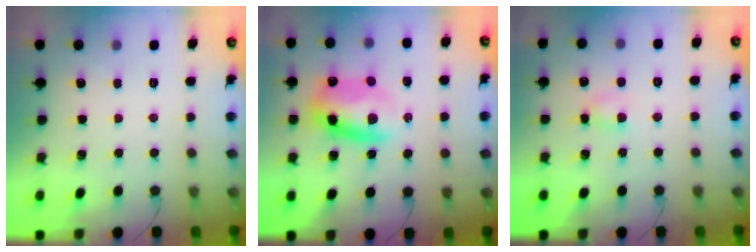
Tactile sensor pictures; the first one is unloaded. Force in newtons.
{"total": 10.4, "press": 10.1, "slide": 2.6}
{"total": 3.8, "press": 3.5, "slide": 1.3}